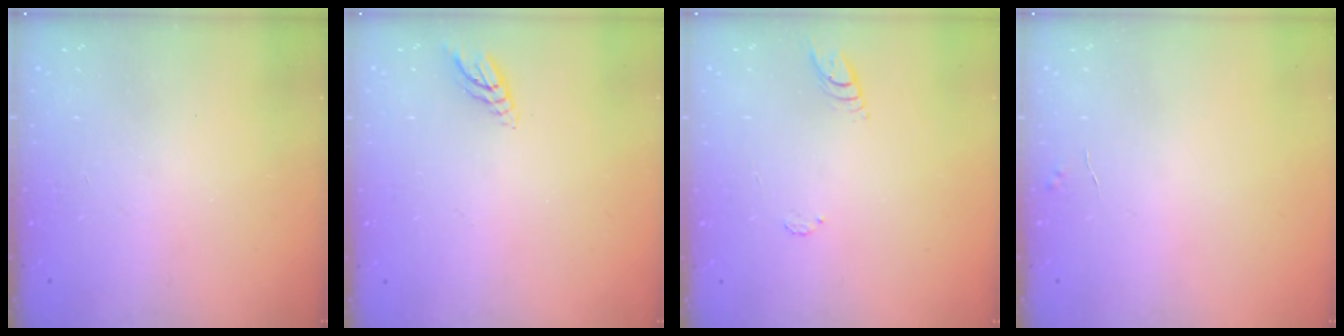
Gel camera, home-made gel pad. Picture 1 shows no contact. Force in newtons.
{"total": 5.0, "press": 5.0, "slide": 0.5}
{"total": 7.7, "press": 7.6, "slide": 0.7}
{"total": 2.8, "press": 2.8, "slide": 0.3}